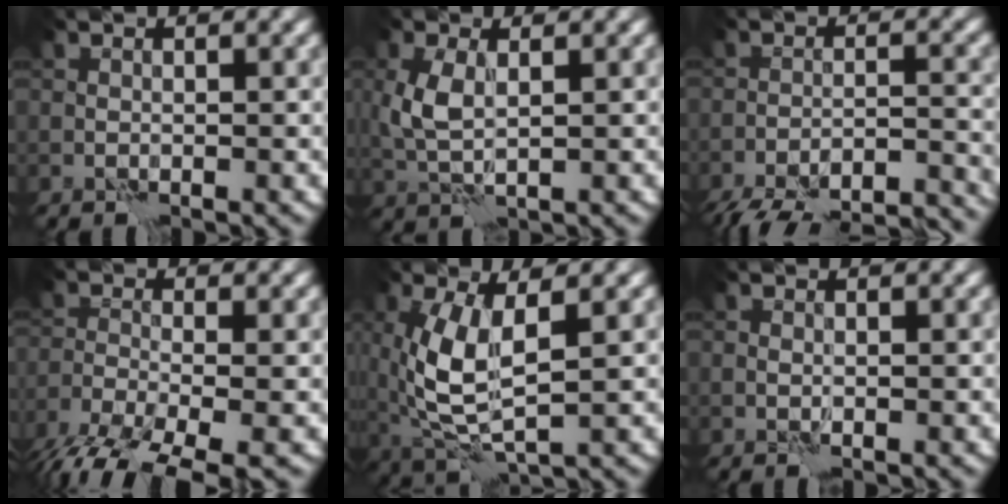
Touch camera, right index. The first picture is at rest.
{"total": 3.3, "force": [0.8, 1.6, 2.8], "torque": [-0.072, 0.002, 0.020]}
{"total": 16.7, "force": [-15.6, 3.7, 4.5], "torque": [-0.054, -0.011, -0.199]}
{"total": 7.1, "force": [-5.0, 2.1, 4.6], "torque": [-0.089, -0.020, -0.099]}
{"total": 6.5, "force": [1.0, 2.4, 5.9], "torque": [-0.144, -0.006, 0.023]}
{"total": 0.0}